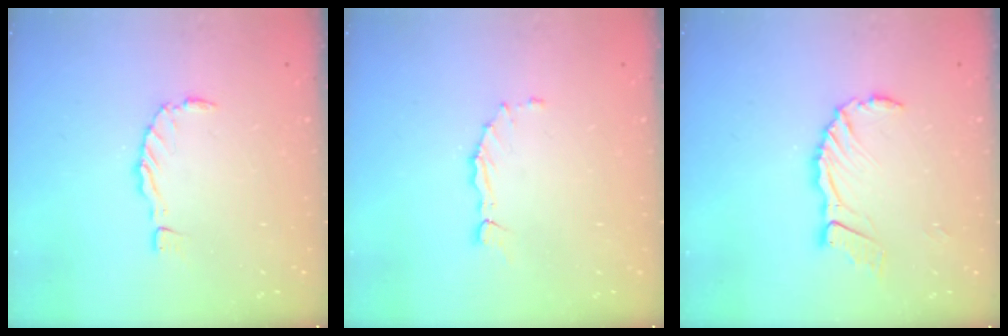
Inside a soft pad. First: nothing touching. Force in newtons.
{"total": 1.6, "press": 1.6, "slide": 0.3}
{"total": 8.7, "press": 8.6, "slide": 1.2}